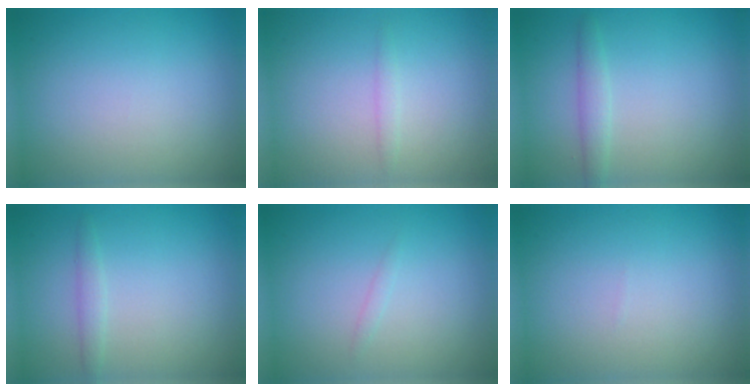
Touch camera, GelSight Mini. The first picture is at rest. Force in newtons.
{"total": 0.8, "press": 0.8, "slide": 0.0}
{"total": 1.5, "press": 1.5, "slide": 0.1}
{"total": 1.1, "press": 1.0, "slide": 0.1}
{"total": 0.5, "press": 0.5, "slide": 0.0}
{"total": 0.0}